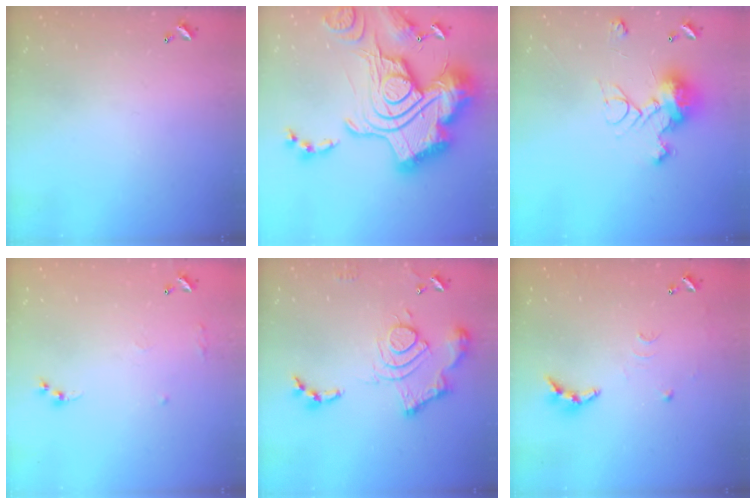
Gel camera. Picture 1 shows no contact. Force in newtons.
{"total": 4.8, "press": 4.1, "slide": 2.6}
{"total": 18.1, "press": 18.1, "slide": 0.6}
{"total": 7.5, "press": 7.4, "slide": 0.8}
{"total": 15.7, "press": 15.6, "slide": 1.4}
{"total": 9.0, "press": 9.0, "slide": 0.5}